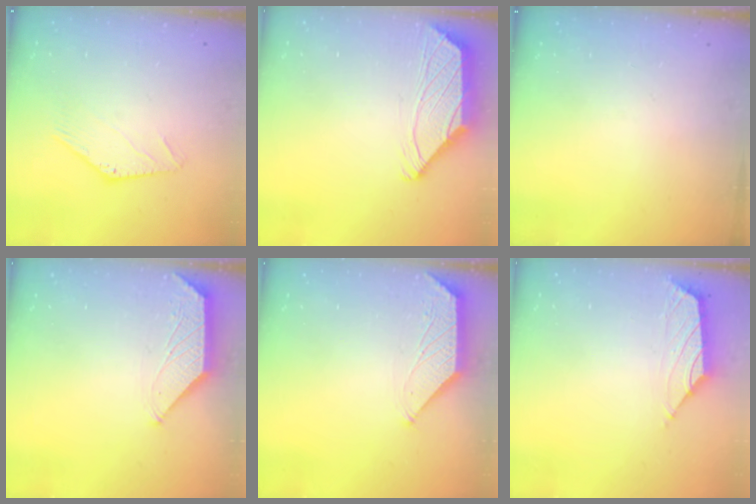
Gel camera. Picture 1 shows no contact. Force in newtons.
{"total": 1.8, "press": 1.6, "slide": 0.8}
{"total": 0.0}
{"total": 0.7, "press": 0.7, "slide": 0.1}
{"total": 0.8, "press": 0.7, "slide": 0.1}
{"total": 1.4, "press": 1.3, "slide": 0.6}